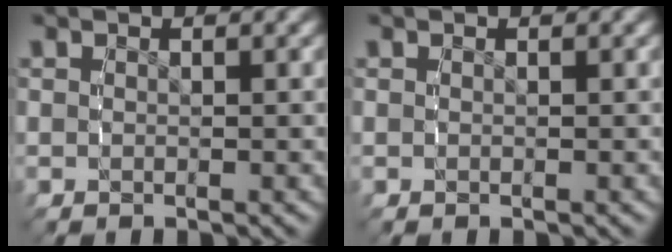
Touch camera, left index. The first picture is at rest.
{"total": 0.0}